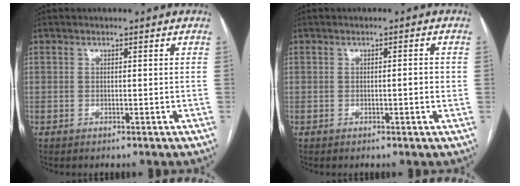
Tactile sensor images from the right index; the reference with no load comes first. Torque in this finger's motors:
{"motor_torque": [-0.03, 0.06, 0.06, 0.03]}